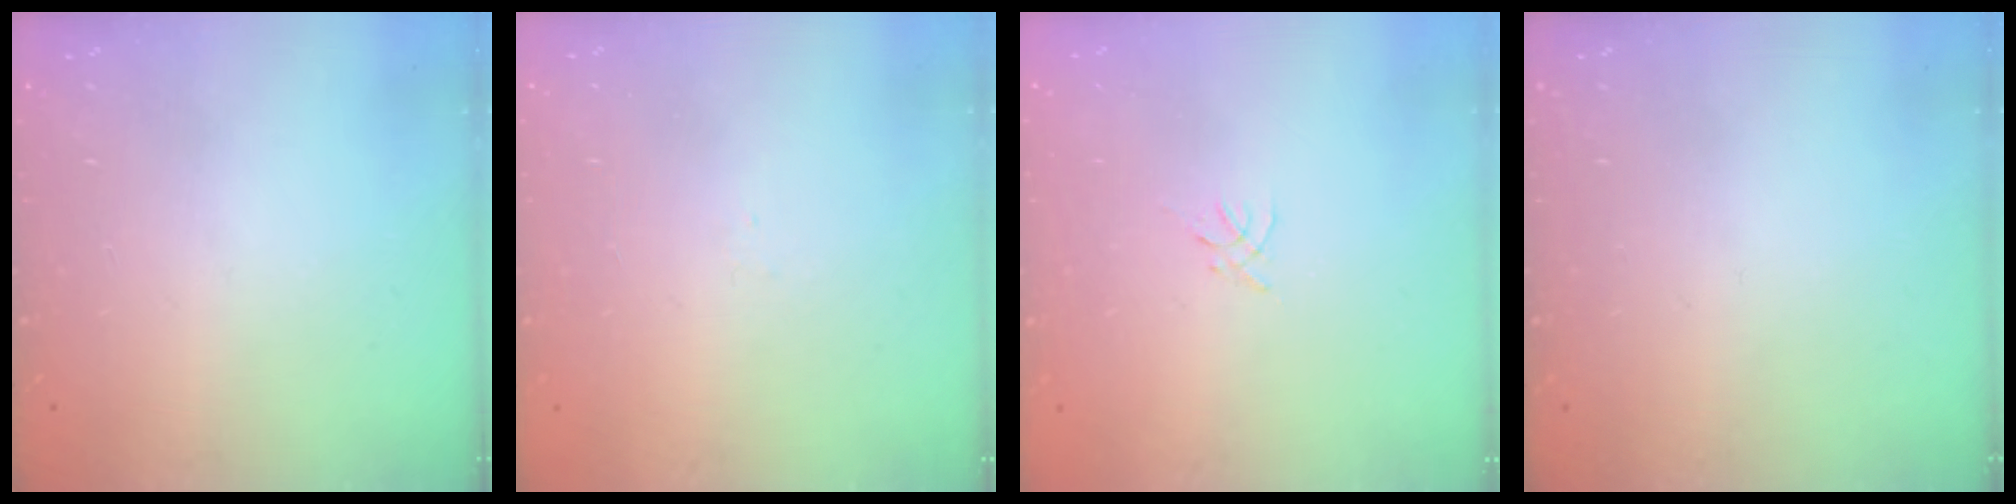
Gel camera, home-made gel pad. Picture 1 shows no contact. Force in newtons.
{"total": 1.6, "press": 1.5, "slide": 0.4}
{"total": 0.0}
{"total": 0.0}